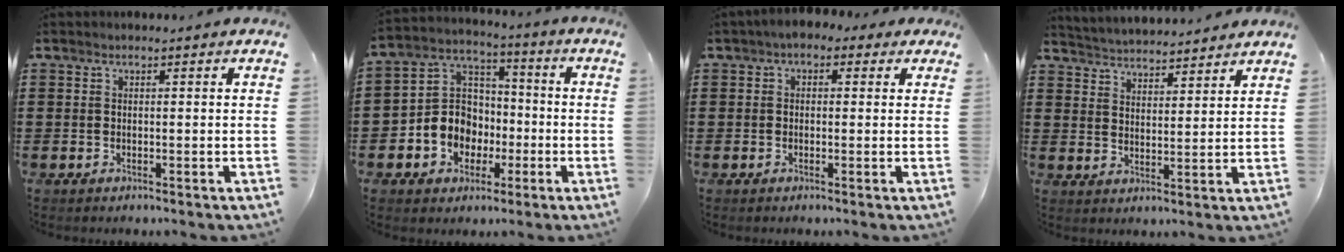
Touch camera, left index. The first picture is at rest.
{"total": 8.4, "force": [-2.7, 7.6, 2.3], "torque": [-0.079, 0.019, -0.052]}
{"total": 1.8, "force": [-0.1, 1.5, 1.0], "torque": [-0.023, 0.011, -0.004]}
{"total": 3.8, "force": [3.8, -0.1, -0.3], "torque": [-0.011, -0.023, 0.066]}